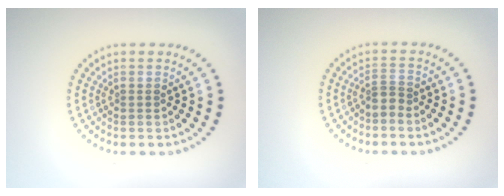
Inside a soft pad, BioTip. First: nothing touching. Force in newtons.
{"total": 1.1, "press": 0.7, "slide": 0.9}